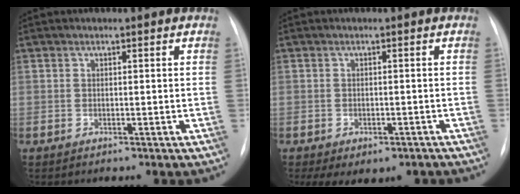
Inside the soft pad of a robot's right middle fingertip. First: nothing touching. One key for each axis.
{"total": 6.1, "fx": -4.2, "fy": 3.3, "fz": 2.9, "tx": -0.030, "ty": 0.010, "tz": -0.050}